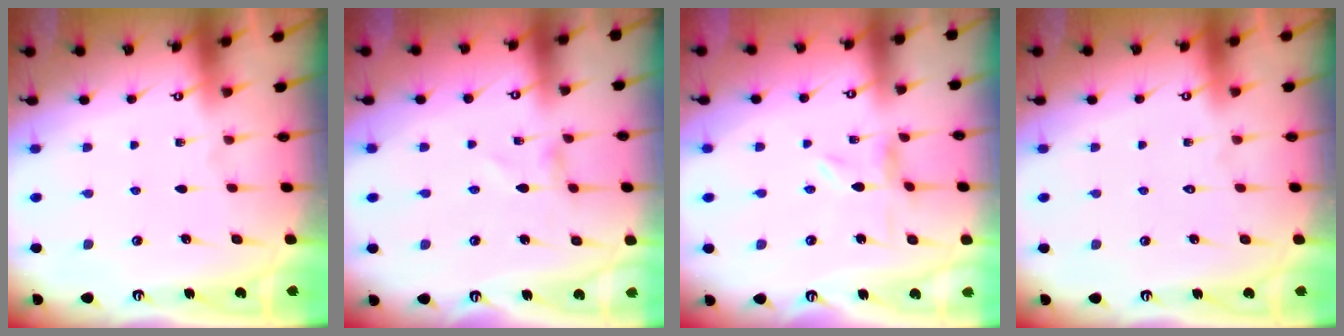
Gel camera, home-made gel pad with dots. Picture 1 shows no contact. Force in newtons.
{"total": 0.7, "press": 0.6, "slide": 0.1}
{"total": 0.8, "press": 0.8, "slide": 0.2}
{"total": 1.7, "press": 1.7, "slide": 0.1}